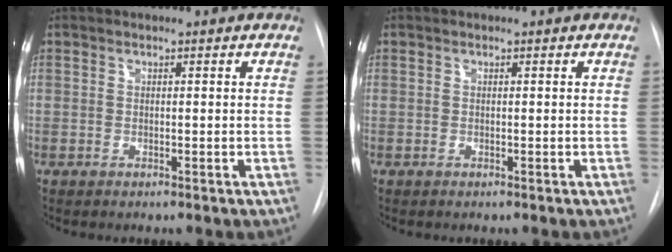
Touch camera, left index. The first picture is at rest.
{"total": 0.0}